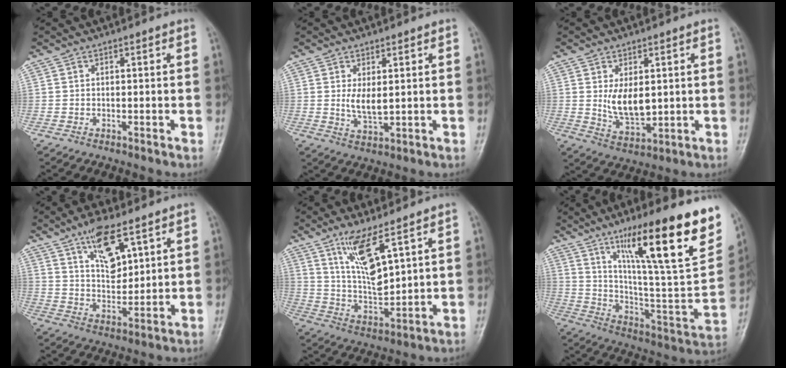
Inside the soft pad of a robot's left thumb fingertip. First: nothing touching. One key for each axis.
{"total": 4.4, "fx": 0.7, "fy": 1.9, "fz": 3.9, "tx": -0.066, "ty": -0.013, "tz": 0.021}
{"total": 8.0, "fx": 1.0, "fy": 4.5, "fz": 6.6, "tx": -0.099, "ty": -0.019, "tz": 0.032}
{"total": 9.8, "fx": 6.0, "fy": 3.6, "fz": 7.0, "tx": -0.108, "ty": -0.035, "tz": 0.113}
{"total": 10.4, "fx": 6.0, "fy": 2.5, "fz": 8.1, "tx": -0.150, "ty": -0.041, "tz": 0.129}
{"total": 31.2, "fx": 16.6, "fy": 5.8, "fz": 25.8, "tx": -0.360, "ty": -0.047, "tz": 0.273}